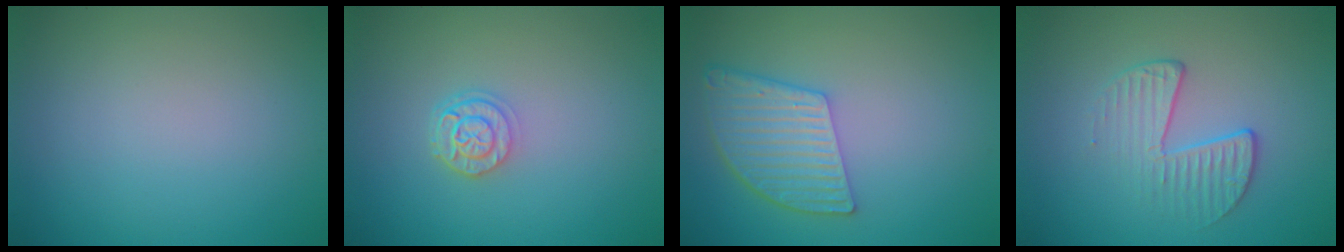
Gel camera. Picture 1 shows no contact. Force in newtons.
{"total": 2.4, "press": 1.9, "slide": 1.4}
{"total": 5.2, "press": 3.9, "slide": 3.4}
{"total": 2.4, "press": 1.7, "slide": 1.8}